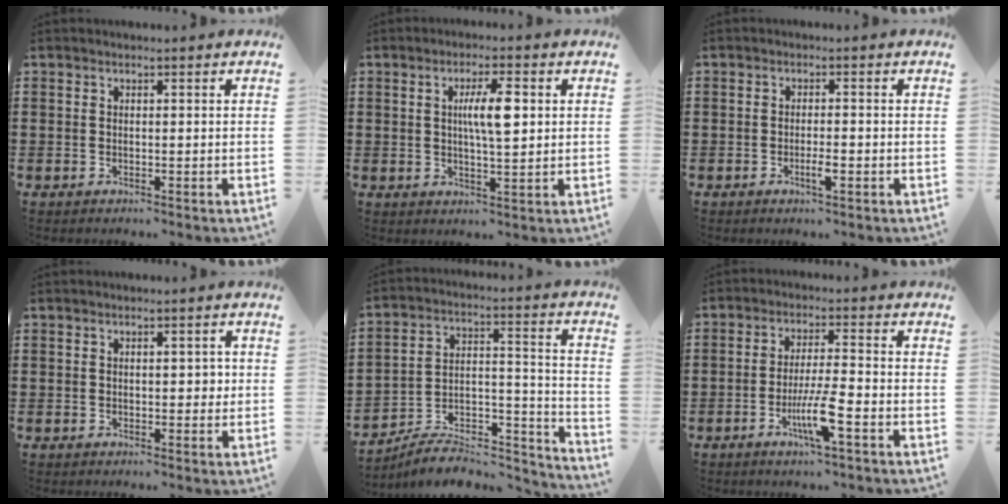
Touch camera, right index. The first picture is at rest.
{"total": 6.1, "force": [1.2, 1.6, 5.8], "torque": [-0.113, 0.010, 0.017]}
{"total": 2.5, "force": [-1.1, 0.5, 2.2], "torque": [-0.038, 0.001, -0.019]}
{"total": 2.5, "force": [0.3, 1.2, 2.2], "torque": [-0.034, 0.005, 0.002]}
{"total": 7.1, "force": [-6.3, 2.2, 2.3], "torque": [-0.026, 0.014, -0.119]}
{"total": 7.0, "force": [-3.0, 0.6, 6.2], "torque": [-0.120, -0.014, -0.055]}